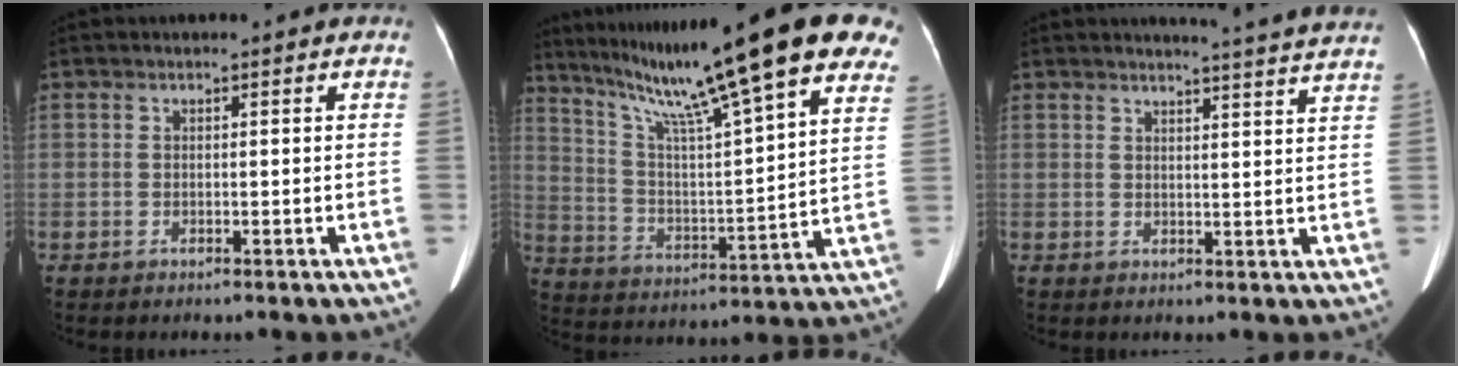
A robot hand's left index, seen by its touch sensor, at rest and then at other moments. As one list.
[{"total": 29.5, "force": [21.7, 2.1, 19.9], "torque": [-0.310, 0.002, 0.312]}, {"total": 11.4, "force": [10.9, -1.3, 2.8], "torque": [-0.033, -0.047, 0.106]}]